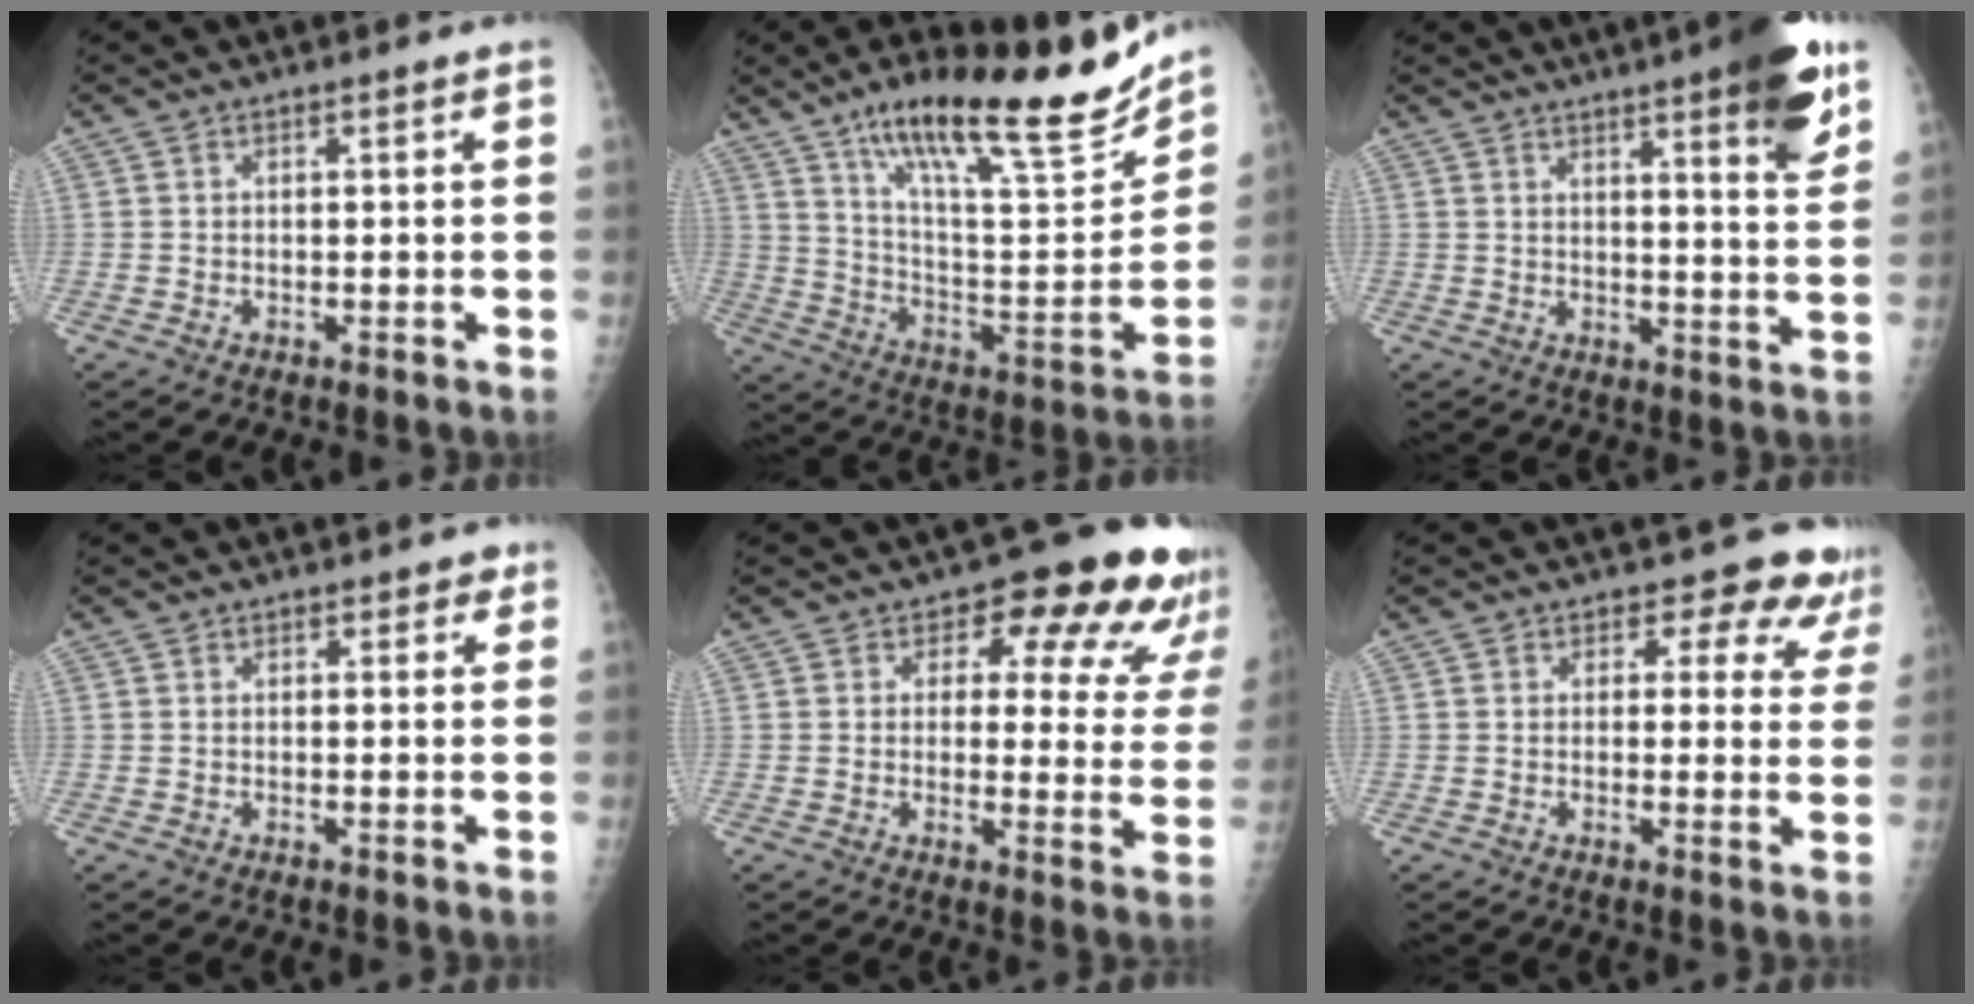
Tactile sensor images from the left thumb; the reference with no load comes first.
{"total": 25.5, "force": [18.2, 5.4, 17.1], "torque": [-0.245, -0.078, 0.305]}
{"total": 12.8, "force": [7.5, 2.0, 10.1], "torque": [-0.116, -0.036, 0.095]}
{"total": 2.0, "force": [1.3, 1.4, 0.8], "torque": [0.015, -0.003, 0.010]}
{"total": 15.1, "force": [9.8, 7.4, 8.7], "torque": [-0.040, -0.049, 0.092]}
{"total": 8.8, "force": [7.0, 4.8, 2.3], "torque": [0.027, -0.030, 0.056]}